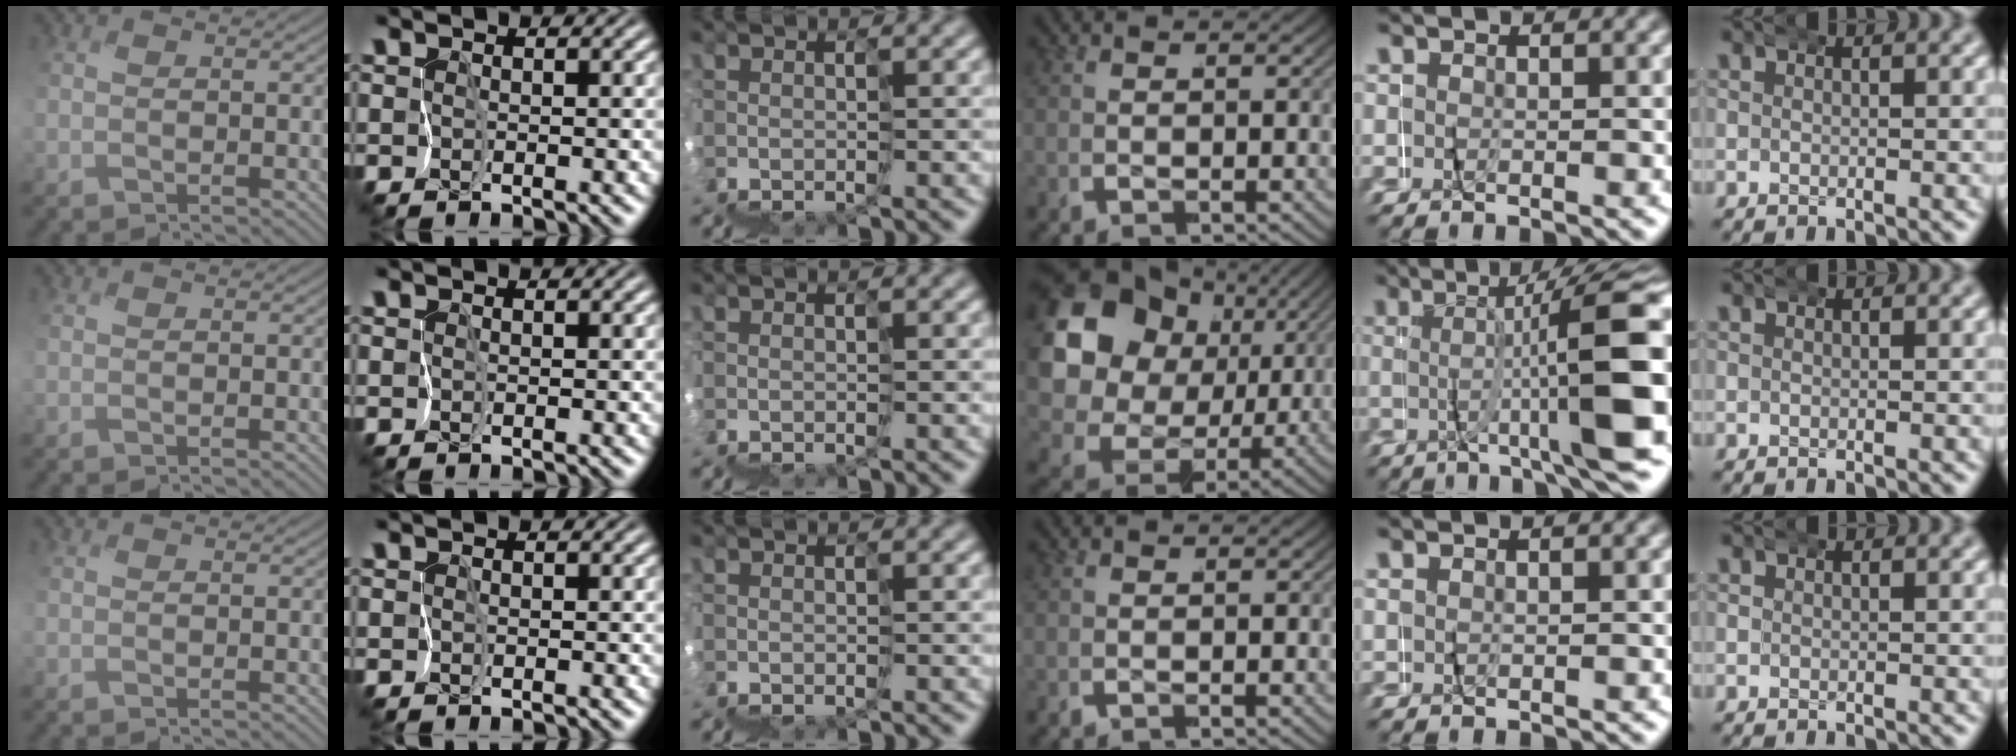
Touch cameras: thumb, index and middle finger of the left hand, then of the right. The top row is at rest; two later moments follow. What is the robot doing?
{"motion": "wrap", "object": "napkin"}